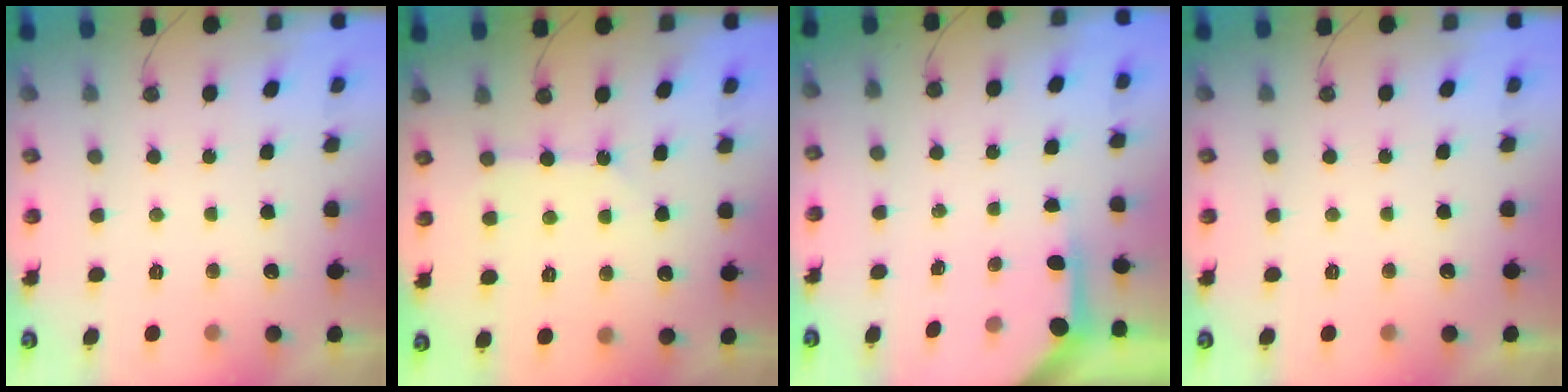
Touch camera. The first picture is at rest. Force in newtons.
{"total": 2.4, "press": 2.4, "slide": 0.2}
{"total": 3.9, "press": 3.8, "slide": 0.3}
{"total": 0.0}